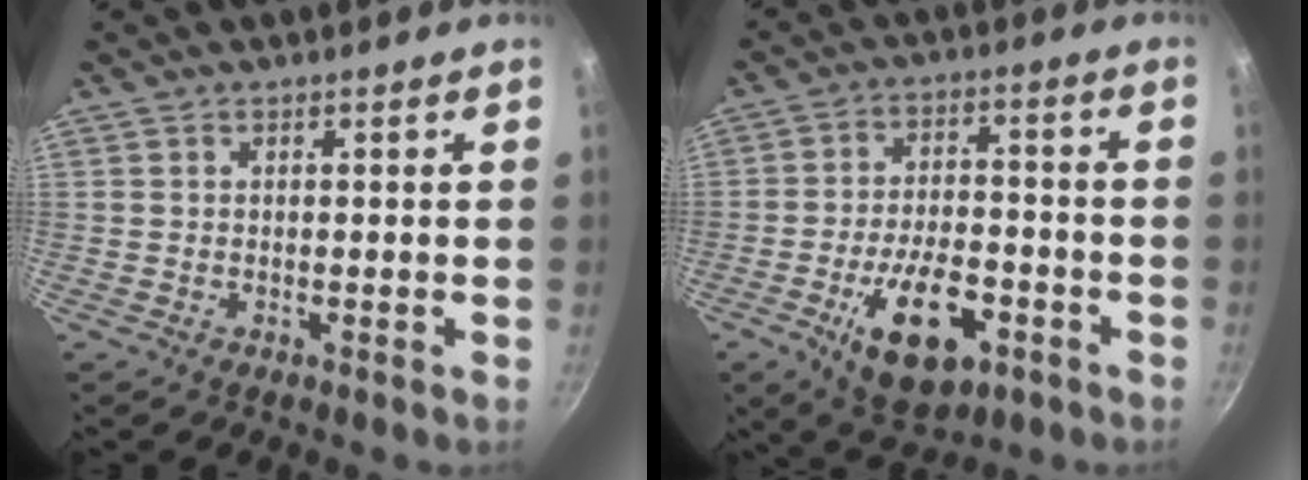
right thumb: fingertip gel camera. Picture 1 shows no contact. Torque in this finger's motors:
{"motor_torque": [0.64, 0.42, 1.41, -0.70, 0.12]}